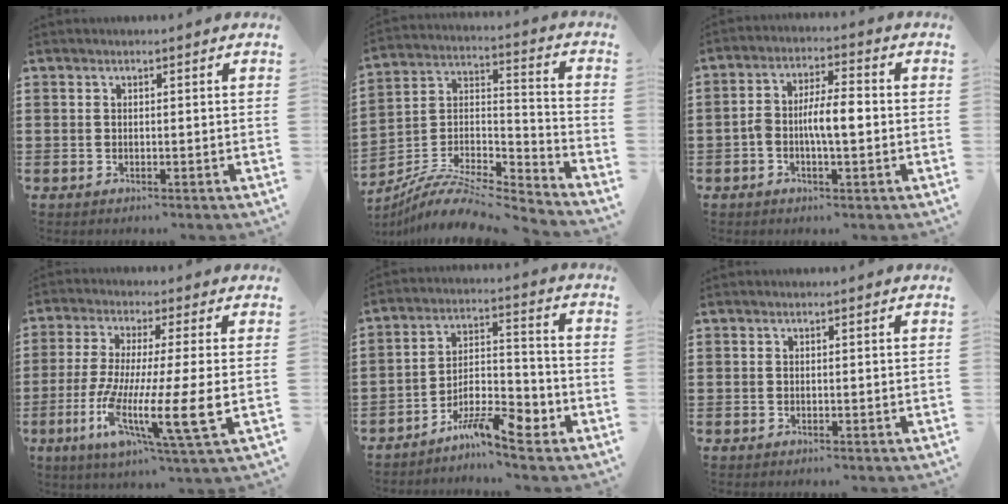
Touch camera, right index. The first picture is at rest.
{"total": 8.2, "force": [-7.2, 2.0, 3.4], "torque": [-0.074, 0.003, -0.146]}
{"total": 5.9, "force": [-0.9, 1.8, 5.6], "torque": [-0.118, 0.002, -0.025]}
{"total": 12.6, "force": [-3.7, 1.0, 12.0], "torque": [-0.248, -0.018, -0.073]}
{"total": 7.7, "force": [-5.6, 2.0, 4.8], "torque": [-0.090, 0.007, -0.105]}
{"total": 0.0}